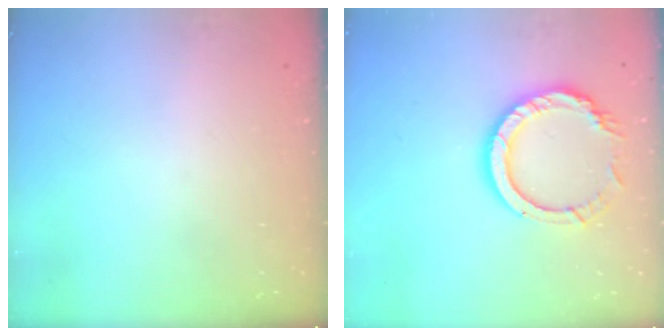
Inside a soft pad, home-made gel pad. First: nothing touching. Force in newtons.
{"total": 12.3, "press": 12.2, "slide": 1.0}